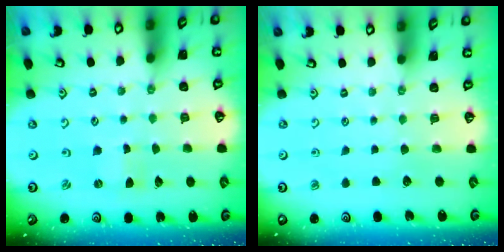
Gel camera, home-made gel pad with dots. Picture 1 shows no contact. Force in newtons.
{"total": 0.0}